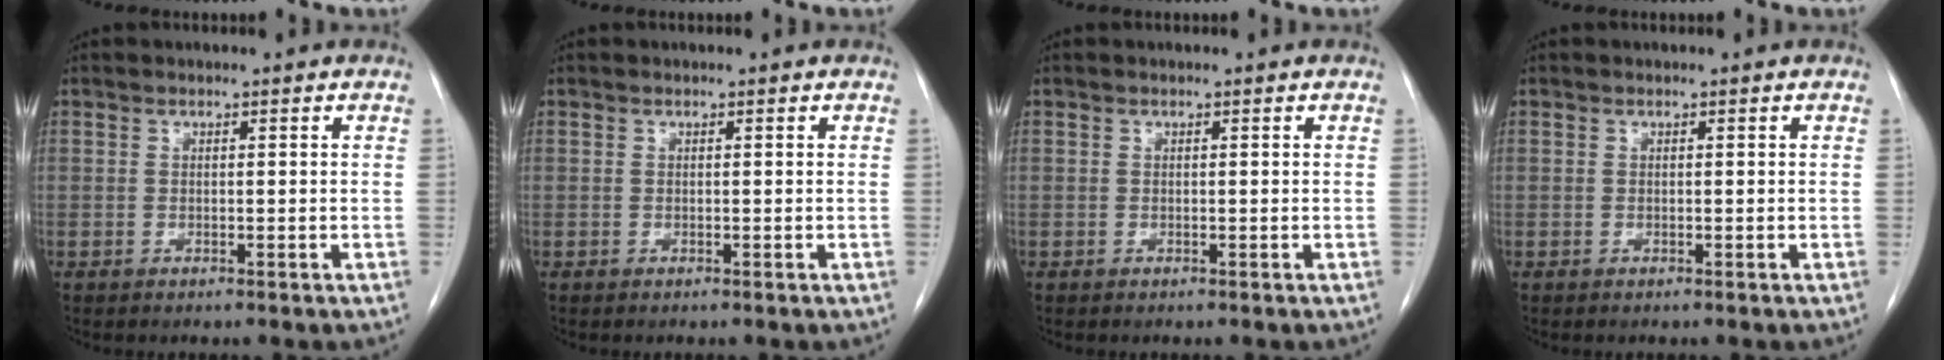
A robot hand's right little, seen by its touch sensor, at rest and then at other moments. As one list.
[{"total": 0.0}, {"total": 0.0}, {"total": 0.0}]